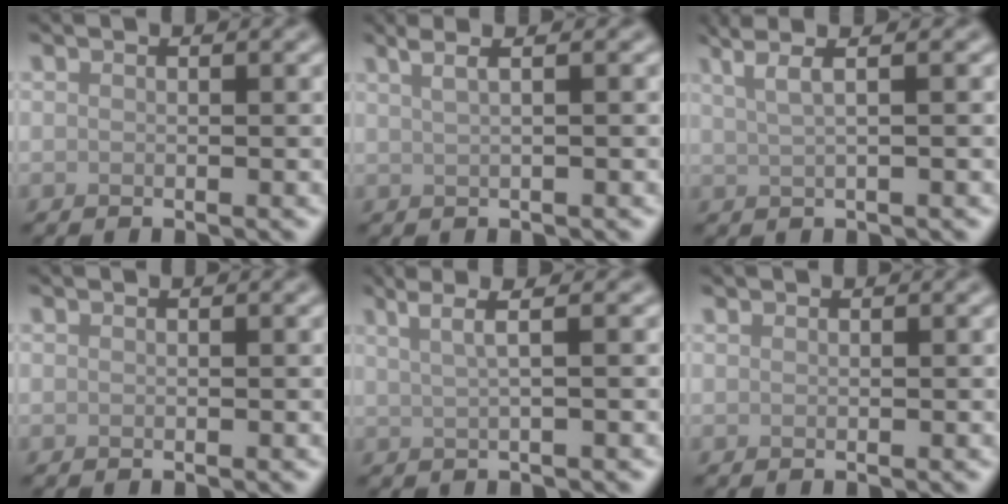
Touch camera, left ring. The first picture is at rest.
{"total": 4.5, "force": [2.5, 2.1, 3.0], "torque": [-0.029, 0.031, 0.009]}
{"total": 4.7, "force": [2.7, 1.8, 3.4], "torque": [-0.045, 0.026, 0.018]}
{"total": 0.0}
{"total": 3.9, "force": [2.0, 1.3, 3.1], "torque": [-0.039, 0.011, 0.005]}
{"total": 0.0}